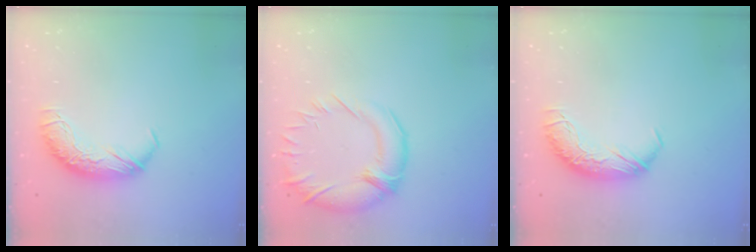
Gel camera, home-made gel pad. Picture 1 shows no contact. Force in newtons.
{"total": 5.9, "press": 4.1, "slide": 4.2}
{"total": 0.0}